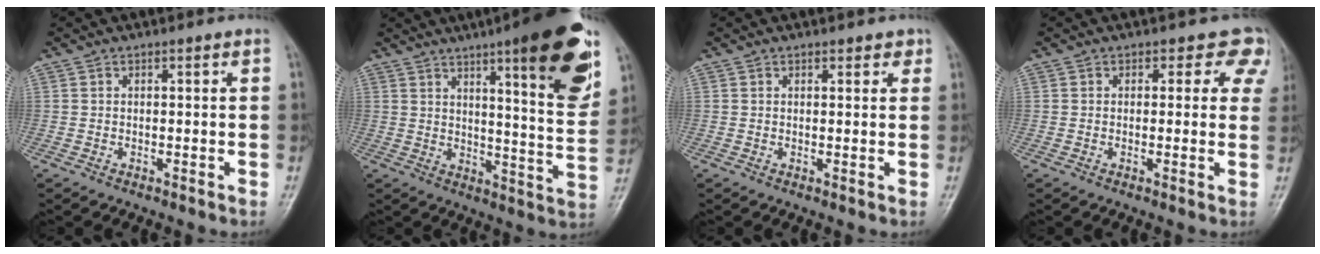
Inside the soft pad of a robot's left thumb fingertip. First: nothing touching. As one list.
[{"total": 19.5, "force": [10.6, 3.5, 15.9], "torque": [-0.187, -0.051, 0.149]}, {"total": 1.8, "force": [1.3, 1.0, 0.8], "torque": [0.007, -0.004, 0.011]}, {"total": 5.0, "force": [3.5, 3.4, 1.3], "torque": [0.031, -0.011, 0.014]}]